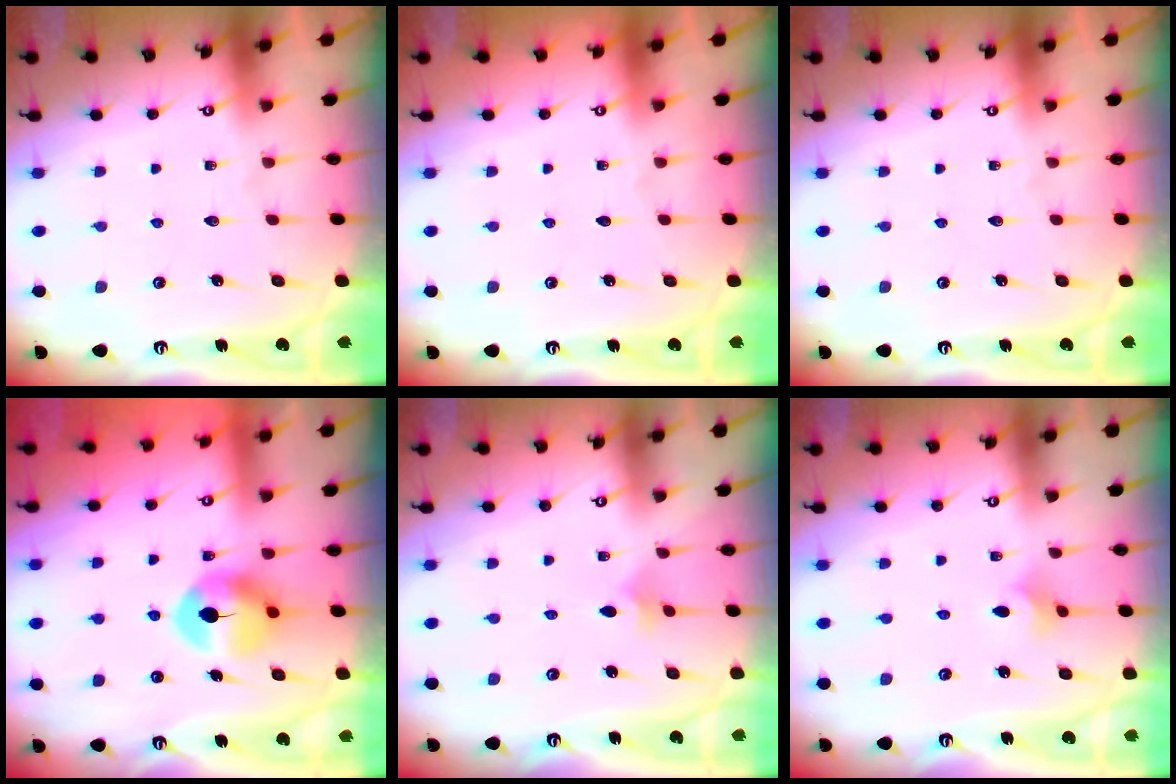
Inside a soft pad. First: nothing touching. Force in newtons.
{"total": 0.0}
{"total": 0.0}
{"total": 9.0, "press": 9.0, "slide": 0.5}
{"total": 2.5, "press": 2.4, "slide": 0.6}
{"total": 3.3, "press": 3.2, "slide": 0.7}